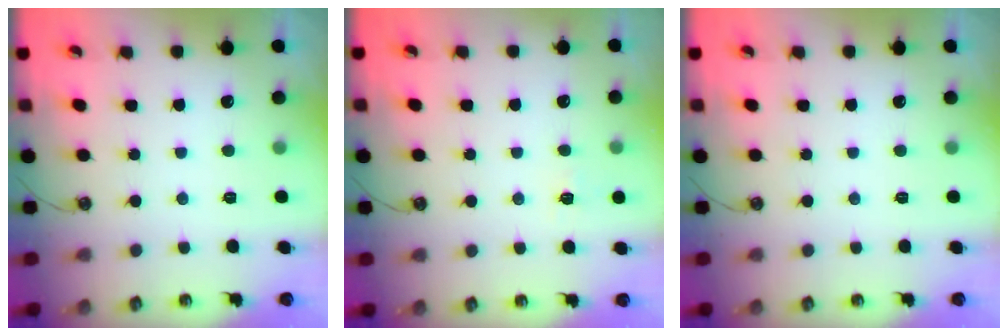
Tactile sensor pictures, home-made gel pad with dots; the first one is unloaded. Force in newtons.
{"total": 5.1, "press": 5.1, "slide": 0.6}
{"total": 0.0}